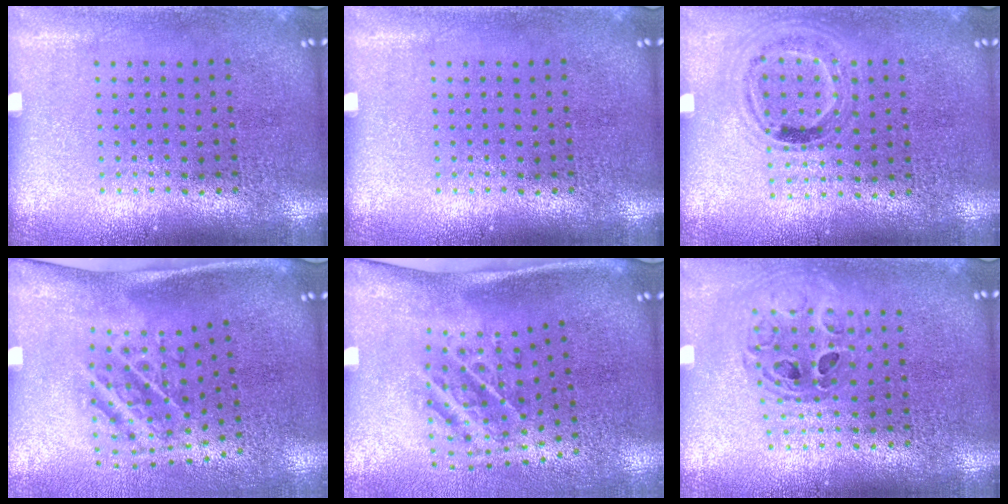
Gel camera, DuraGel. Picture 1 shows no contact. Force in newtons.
{"total": 0.0}
{"total": 0.9, "press": 0.9, "slide": 0.3}
{"total": 2.1, "press": 1.3, "slide": 1.6}
{"total": 2.2, "press": 1.3, "slide": 1.8}
{"total": 0.7, "press": 0.7, "slide": 0.1}